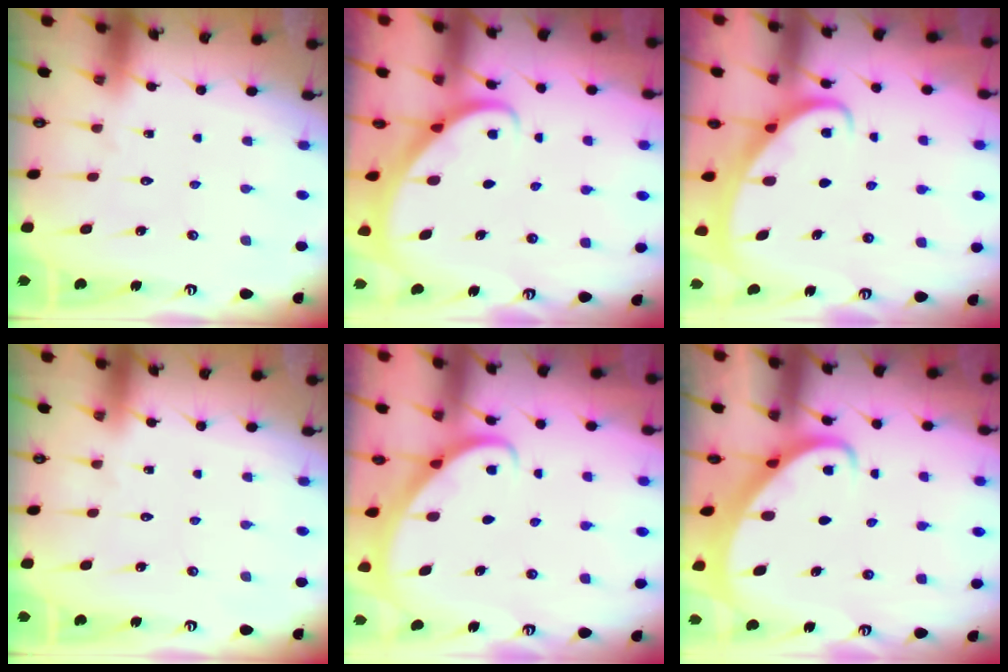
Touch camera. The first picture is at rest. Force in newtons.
{"total": 2.3, "press": 2.3, "slide": 0.3}
{"total": 2.5, "press": 2.5, "slide": 0.3}
{"total": 0.0}
{"total": 2.7, "press": 2.7, "slide": 0.2}
{"total": 2.7, "press": 2.7, "slide": 0.2}